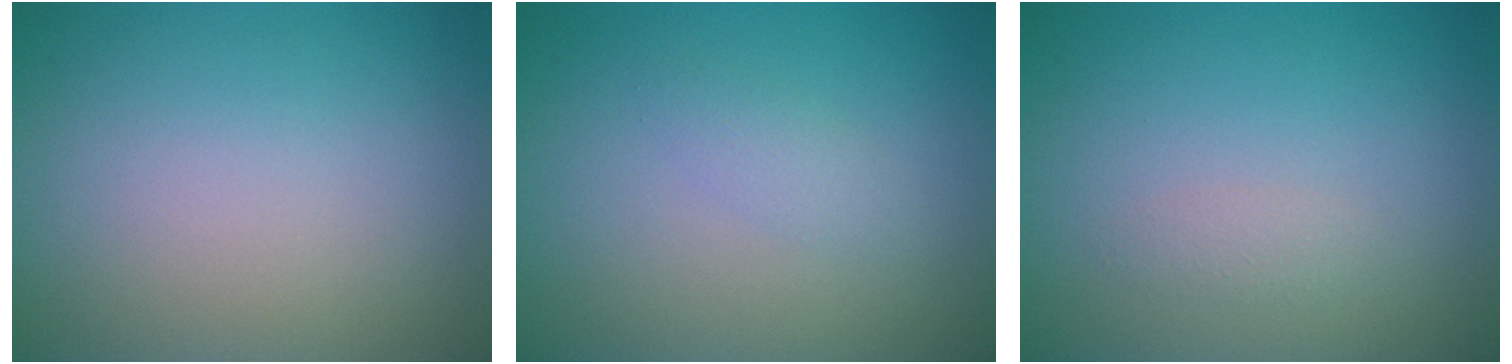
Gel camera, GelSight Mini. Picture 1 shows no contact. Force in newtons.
{"total": 1.2, "press": 1.2, "slide": 0.1}
{"total": 0.8, "press": 0.8, "slide": 0.0}